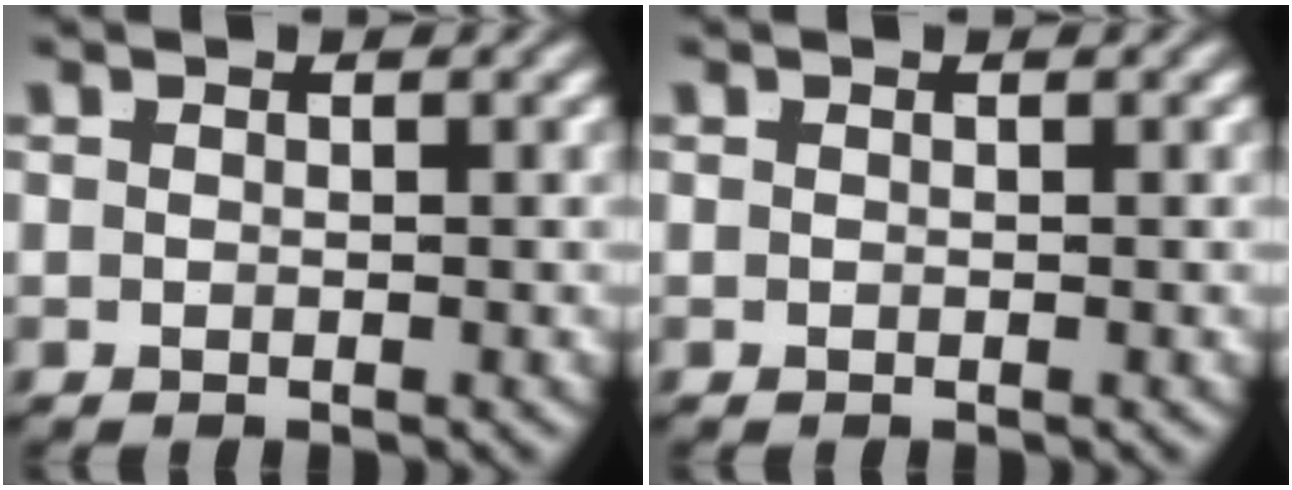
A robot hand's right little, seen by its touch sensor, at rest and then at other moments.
{"total": 0.0}